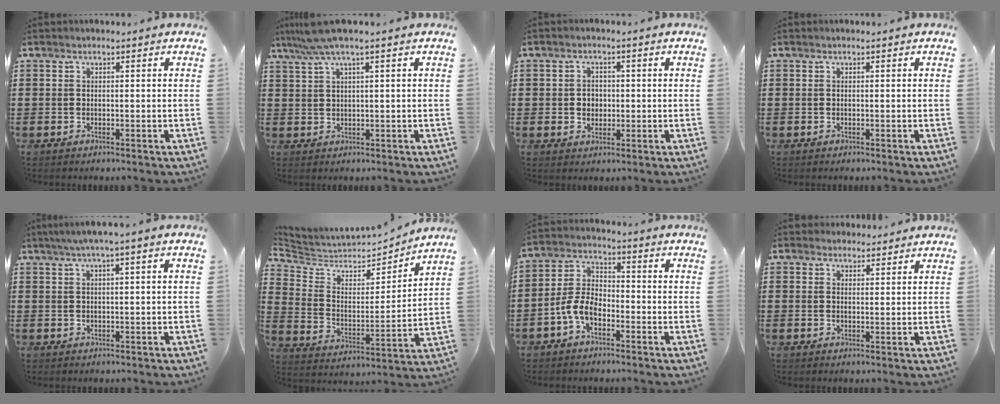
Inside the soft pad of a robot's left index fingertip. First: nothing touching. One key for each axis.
{"total": 4.6, "fx": 2.7, "fy": -0.1, "fz": 3.8, "tx": -0.086, "ty": -0.001, "tz": 0.046}
{"total": 2.5, "fx": -0.1, "fy": 2.3, "fz": 1.1, "tx": -0.022, "ty": 0.004, "tz": -0.007}
{"total": 0.0}
{"total": 2.1, "fx": 0.3, "fy": -0.1, "fz": 2.0, "tx": -0.036, "ty": -0.003, "tz": 0.005}
{"total": 4.8, "fx": 4.4, "fy": 1.9, "fz": 0.7, "tx": -0.046, "ty": -0.037, "tz": 0.071}
{"total": 5.8, "fx": -3.1, "fy": 3.1, "fz": 3.7, "tx": -0.100, "ty": 0.004, "tz": -0.067}
{"total": 2.2, "fx": 2.1, "fy": 0.7, "fz": -0.1, "tx": -0.004, "ty": 0.003, "tz": 0.041}